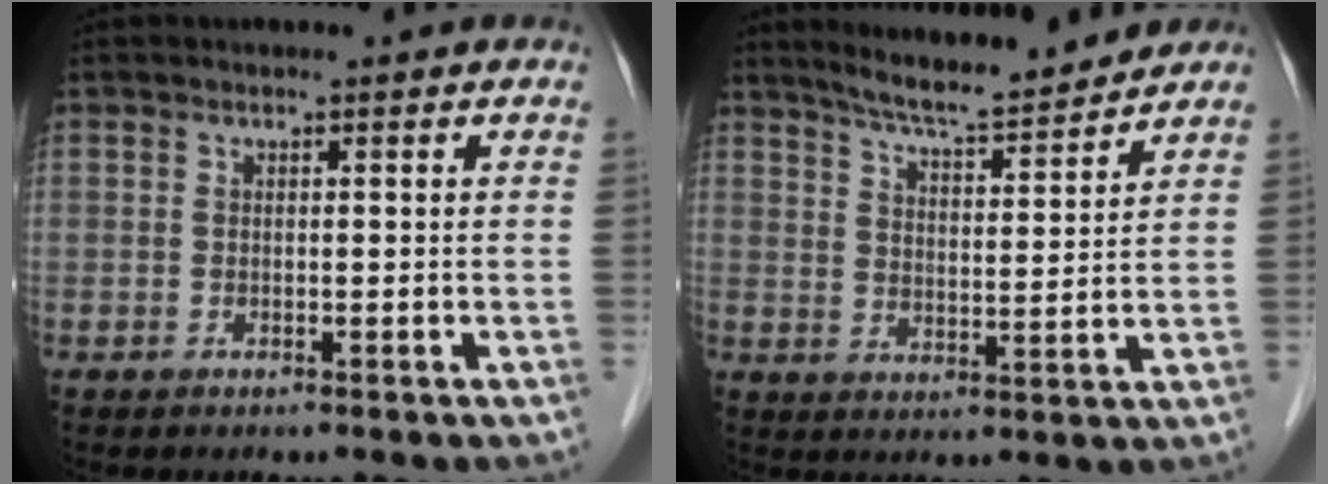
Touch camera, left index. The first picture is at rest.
{"total": 9.2, "force": [8.6, 0.6, 3.3], "torque": [-0.061, 0.005, 0.138]}